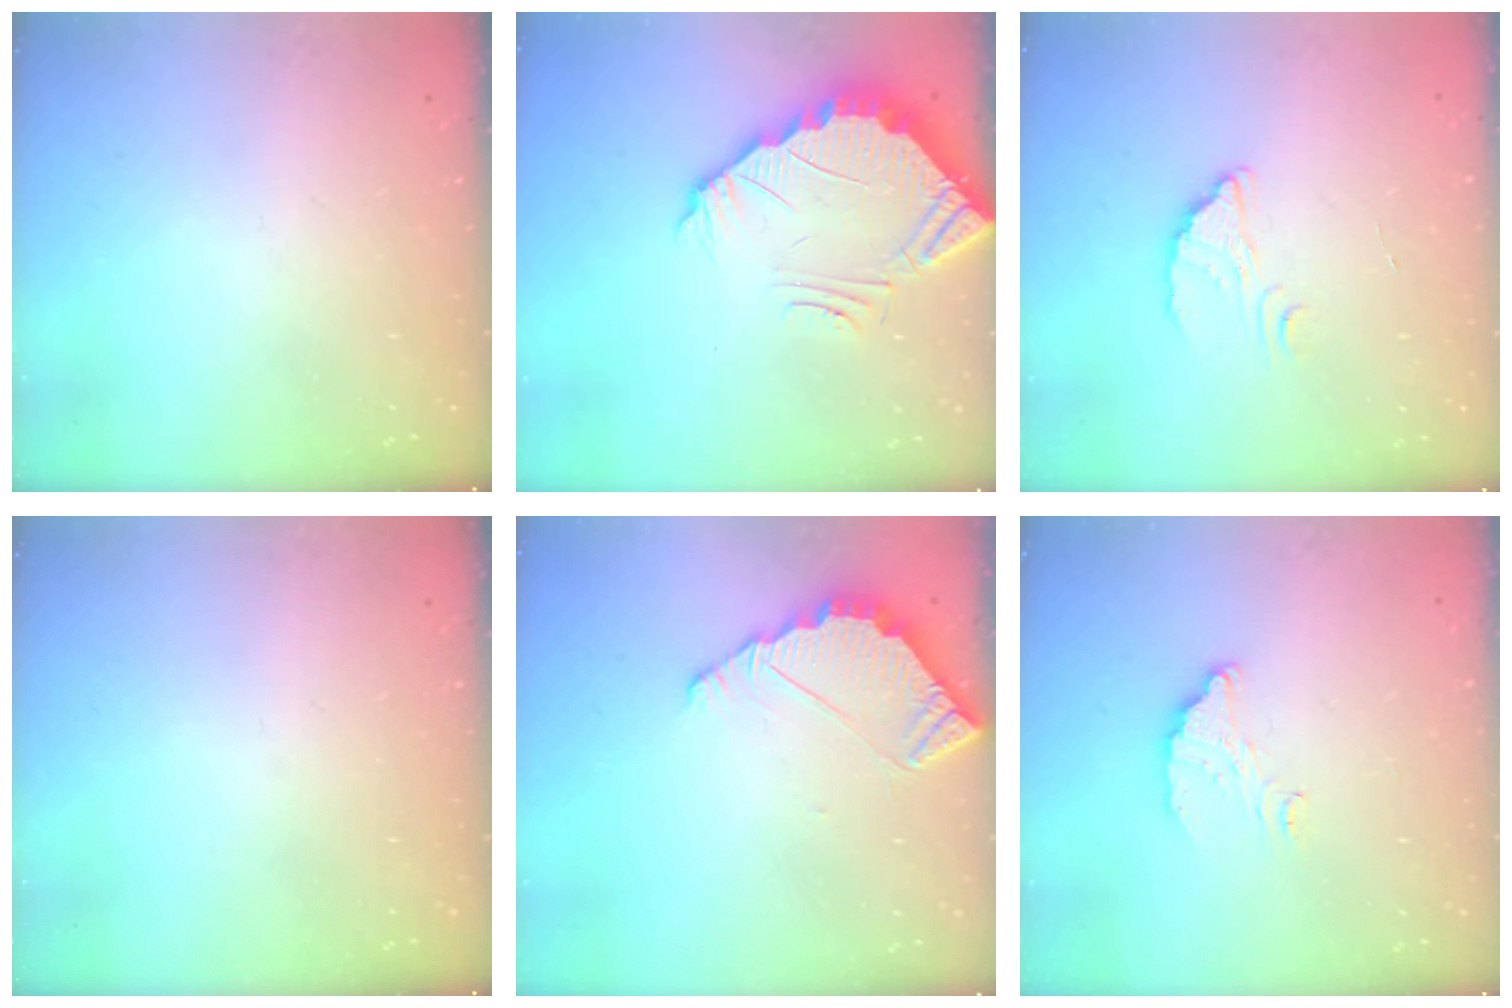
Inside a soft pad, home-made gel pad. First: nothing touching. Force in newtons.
{"total": 3.7, "press": 3.7, "slide": 0.2}
{"total": 2.7, "press": 2.7, "slide": 0.2}
{"total": 0.0}
{"total": 4.3, "press": 4.3, "slide": 0.3}
{"total": 4.9, "press": 4.9, "slide": 0.3}